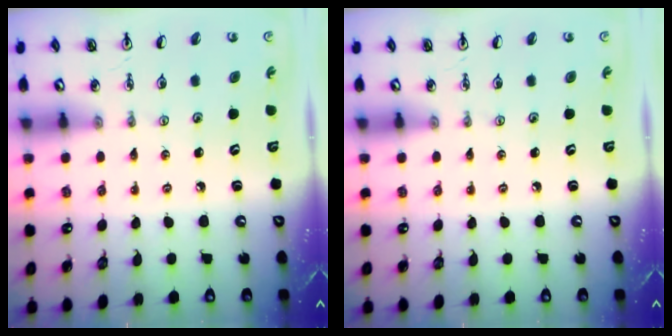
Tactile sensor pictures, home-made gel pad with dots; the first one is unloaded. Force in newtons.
{"total": 0.0}